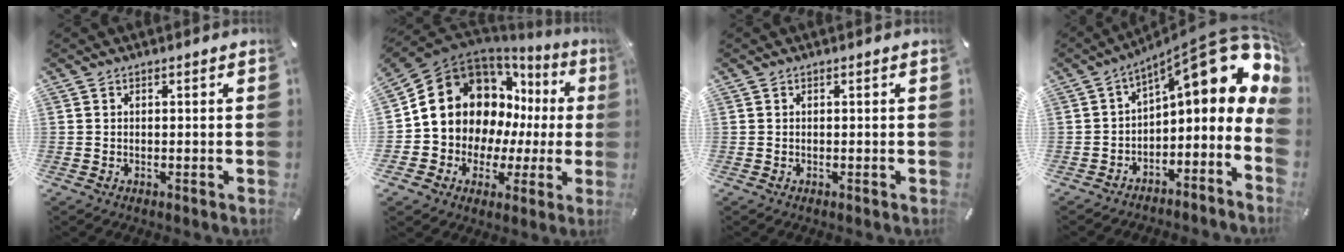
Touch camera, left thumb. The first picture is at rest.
{"total": 16.5, "force": [5.1, 13.8, 7.5], "torque": [-0.130, -0.041, 0.110]}
{"total": 0.0}
{"total": 18.4, "force": [8.5, 7.6, 14.4], "torque": [-0.186, -0.061, 0.144]}